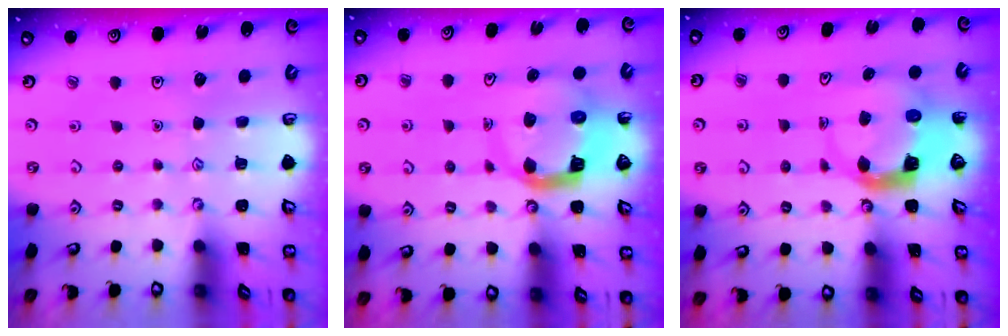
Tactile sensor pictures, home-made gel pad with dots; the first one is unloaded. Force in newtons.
{"total": 8.4, "press": 8.3, "slide": 1.2}
{"total": 5.1, "press": 5.1, "slide": 0.5}